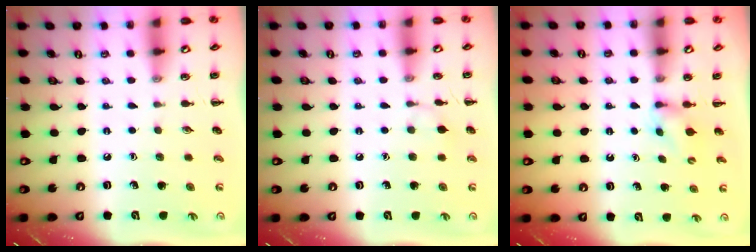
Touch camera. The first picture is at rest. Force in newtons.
{"total": 5.3, "press": 5.1, "slide": 1.6}
{"total": 2.8, "press": 2.5, "slide": 1.3}